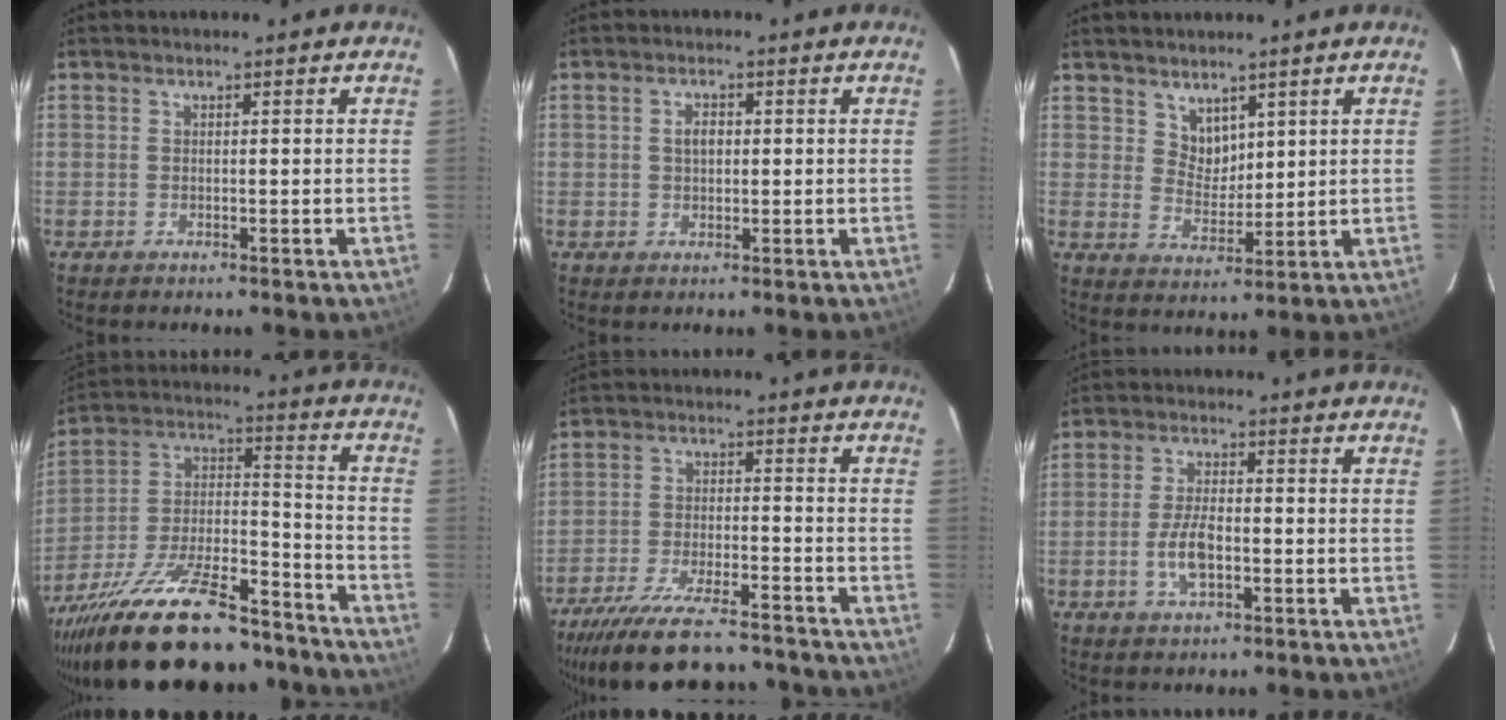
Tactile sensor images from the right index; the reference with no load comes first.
{"total": 2.5, "force": [0.3, 1.7, 1.9], "torque": [-0.033, 0.007, 0.006]}
{"total": 4.6, "force": [3.3, 2.9, 1.1], "torque": [-0.010, 0.001, 0.068]}
{"total": 30.3, "force": [-22.7, 10.1, 17.3], "torque": [-0.325, -0.015, -0.344]}
{"total": 20.1, "force": [-17.4, 4.8, 8.9], "torque": [-0.181, -0.025, -0.263]}
{"total": 6.0, "force": [-1.9, 2.5, 5.1], "torque": [-0.107, -0.001, -0.035]}